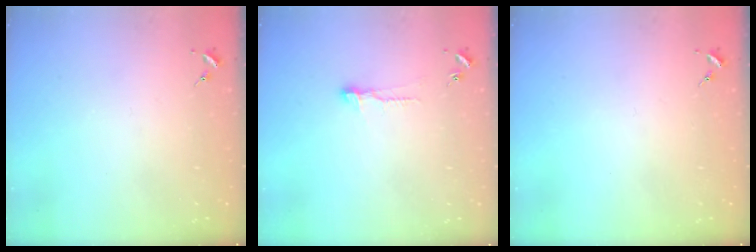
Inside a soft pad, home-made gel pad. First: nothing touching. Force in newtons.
{"total": 7.2, "press": 7.1, "slide": 0.6}
{"total": 0.0}